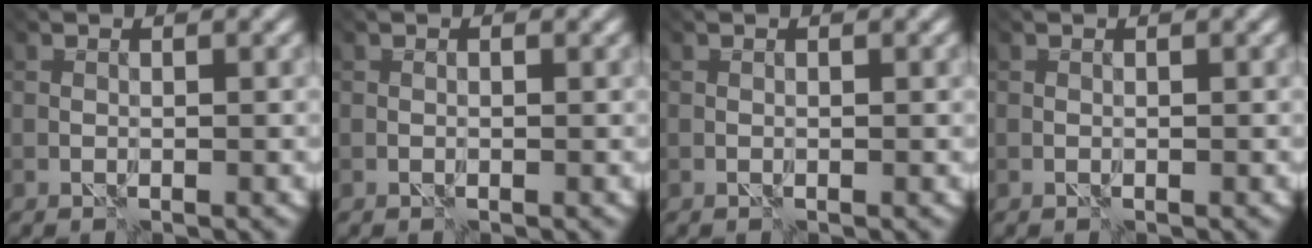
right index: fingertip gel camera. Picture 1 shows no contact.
{"total": 0.0}
{"total": 0.0}
{"total": 0.0}